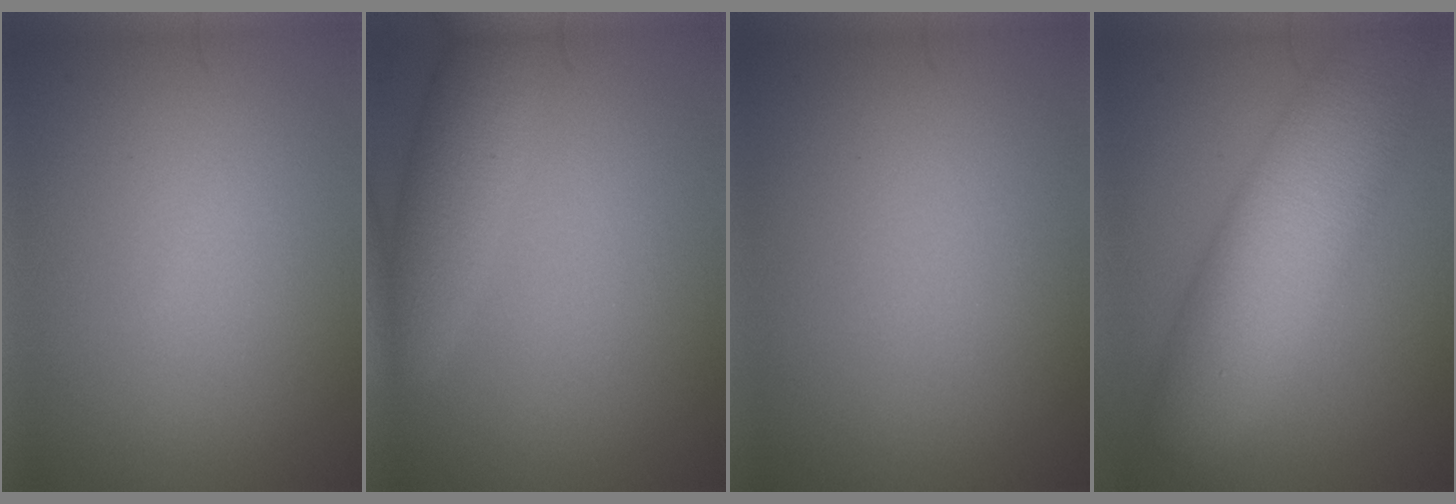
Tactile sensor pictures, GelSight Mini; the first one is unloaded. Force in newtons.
{"total": 3.5, "press": 3.5, "slide": 0.1}
{"total": 0.0}
{"total": 8.6, "press": 8.6, "slide": 0.5}